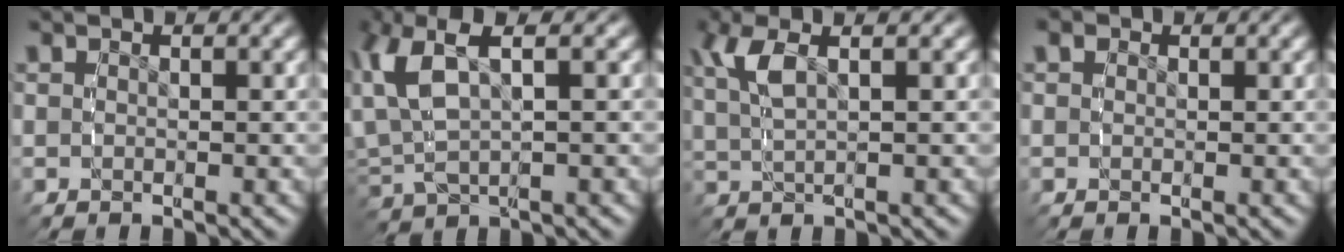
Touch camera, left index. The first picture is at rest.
{"total": 6.1, "force": [1.5, 3.6, 4.7], "torque": [-0.120, 0.000, 0.035]}
{"total": 3.9, "force": [1.7, 1.1, 3.3], "torque": [-0.077, 0.008, 0.035]}
{"total": 0.6, "force": [0.3, 0.4, 0.3], "torque": [-0.007, -0.004, 0.008]}